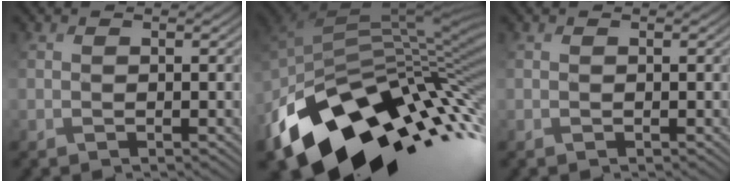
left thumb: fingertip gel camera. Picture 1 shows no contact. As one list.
[{"total": 16.3, "force": [-8.1, 9.8, 10.2], "torque": [-0.214, -0.025, -0.137]}, {"total": 0.0}]